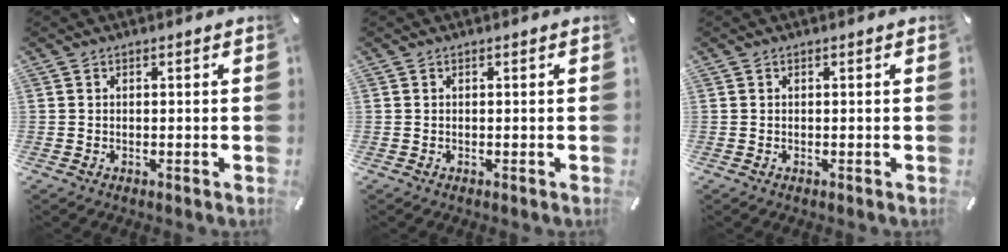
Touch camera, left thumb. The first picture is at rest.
{"total": 0.0}
{"total": 0.0}